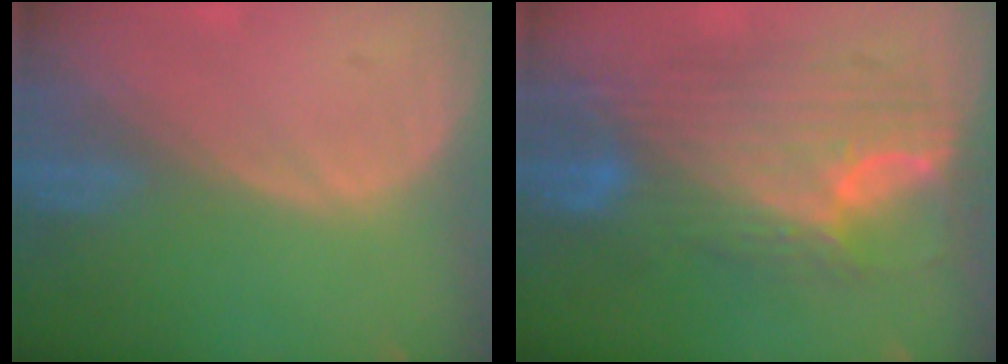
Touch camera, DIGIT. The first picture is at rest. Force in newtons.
{"total": 11.8, "press": 11.7, "slide": 1.1}